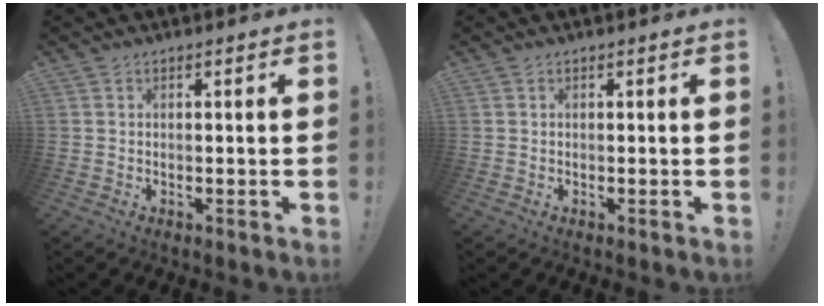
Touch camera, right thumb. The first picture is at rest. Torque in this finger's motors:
{"motor_torque": [-0.35, -0.35, -0.02, 0.21, 0.02]}